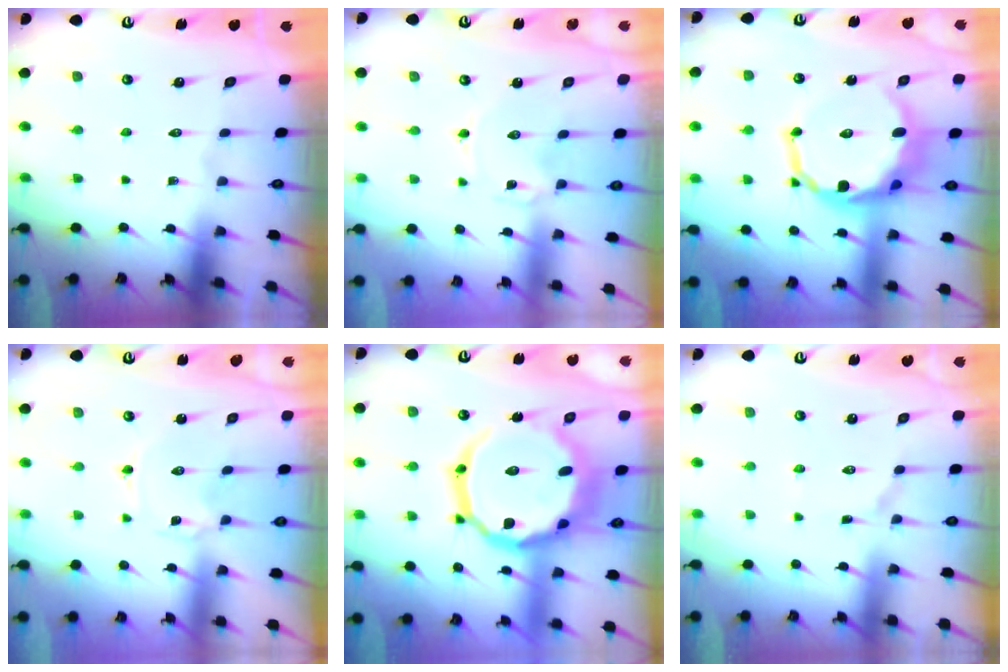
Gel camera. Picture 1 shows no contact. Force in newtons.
{"total": 0.0}
{"total": 13.0, "press": 12.2, "slide": 4.5}
{"total": 0.0}
{"total": 22.9, "press": 22.8, "slide": 1.9}
{"total": 2.9, "press": 2.9, "slide": 0.3}